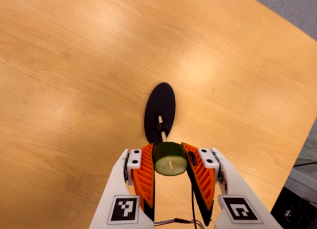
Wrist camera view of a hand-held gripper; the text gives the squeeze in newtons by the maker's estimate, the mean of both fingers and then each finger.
{"total": 11.0, "left": 10.4, "right": 11.6}